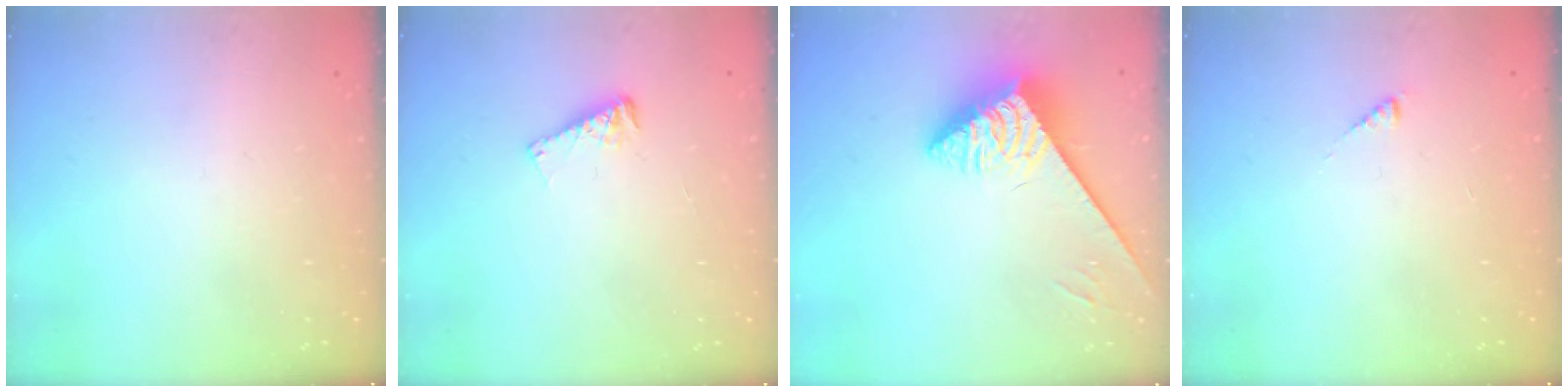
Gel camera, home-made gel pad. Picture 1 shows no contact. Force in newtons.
{"total": 5.1, "press": 5.0, "slide": 0.6}
{"total": 3.7, "press": 3.7, "slide": 0.6}
{"total": 2.0, "press": 2.0, "slide": 0.3}